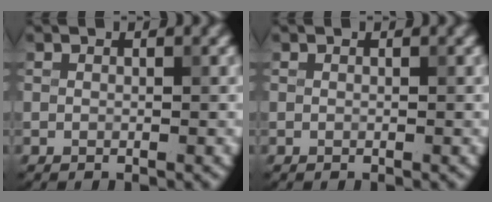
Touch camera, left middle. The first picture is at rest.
{"total": 0.0}